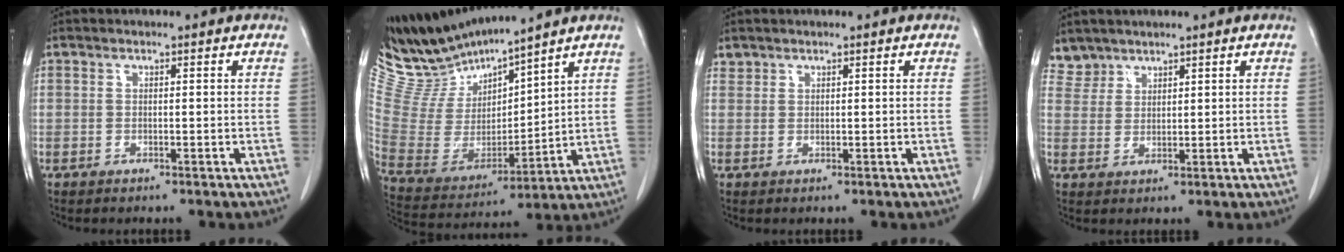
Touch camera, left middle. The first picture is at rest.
{"total": 12.4, "force": [12.0, 0.8, 2.9], "torque": [-0.083, -0.005, 0.256]}
{"total": 0.8, "force": [0.6, 0.3, -0.1], "torque": [0.003, 0.005, 0.012]}
{"total": 3.1, "force": [2.7, 1.3, -0.7], "torque": [0.019, 0.008, 0.056]}